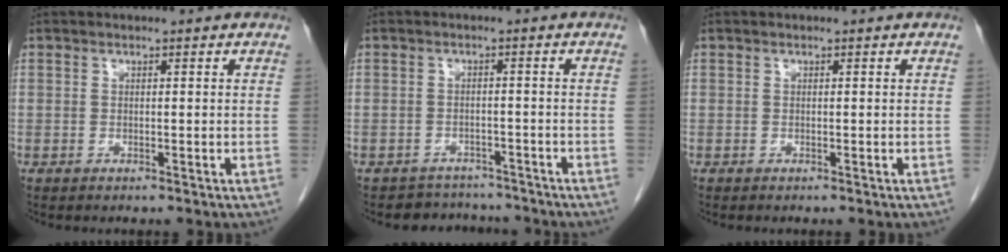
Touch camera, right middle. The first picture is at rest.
{"total": 5.1, "force": [-4.6, 1.9, -0.6], "torque": [0.012, 0.018, -0.062]}
{"total": 0.0}